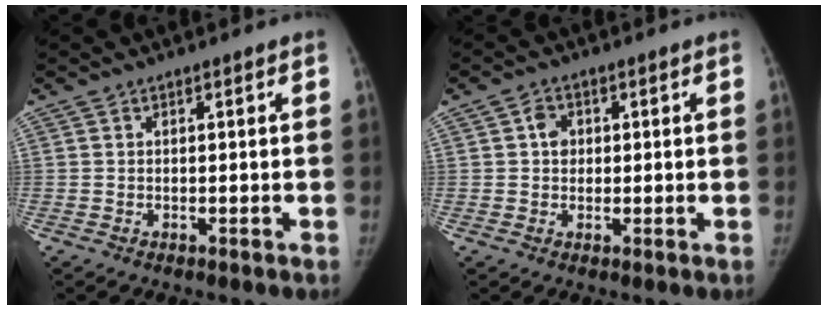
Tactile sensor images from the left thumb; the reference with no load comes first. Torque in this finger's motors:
{"motor_torque": [0.55, 0.48, 0.41, -0.05, 0.09]}